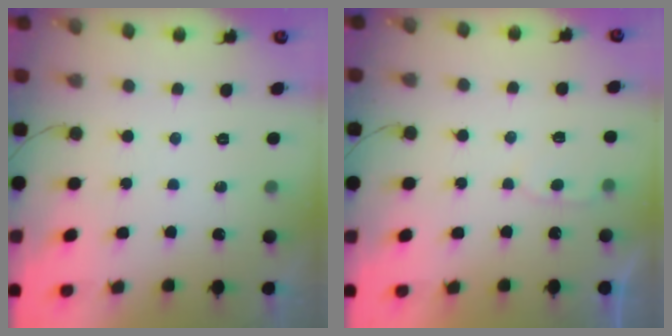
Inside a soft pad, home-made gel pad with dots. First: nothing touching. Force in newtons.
{"total": 2.7, "press": 2.7, "slide": 0.3}